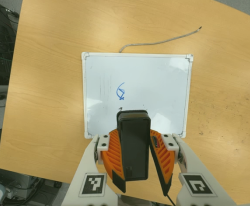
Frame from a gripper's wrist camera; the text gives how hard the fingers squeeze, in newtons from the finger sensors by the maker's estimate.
{"total": 8.6, "left": 8.9, "right": 8.4}